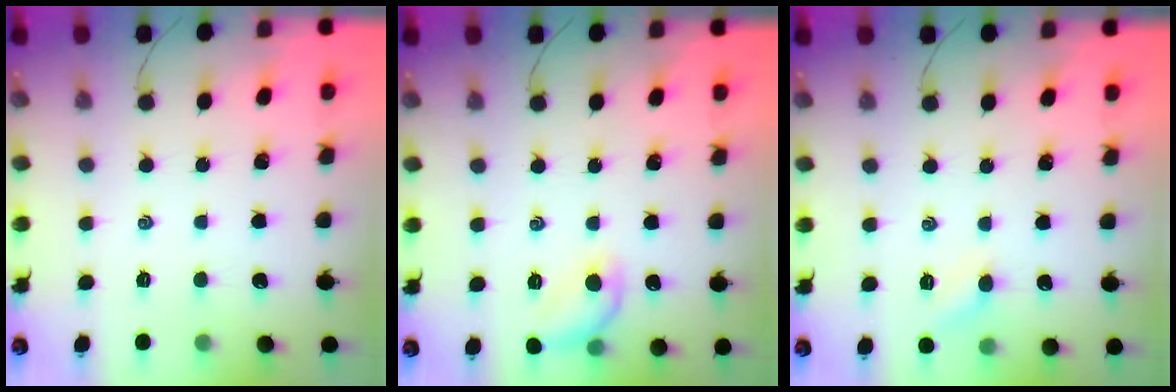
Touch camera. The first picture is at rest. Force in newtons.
{"total": 8.8, "press": 8.8, "slide": 0.5}
{"total": 4.4, "press": 4.2, "slide": 1.4}